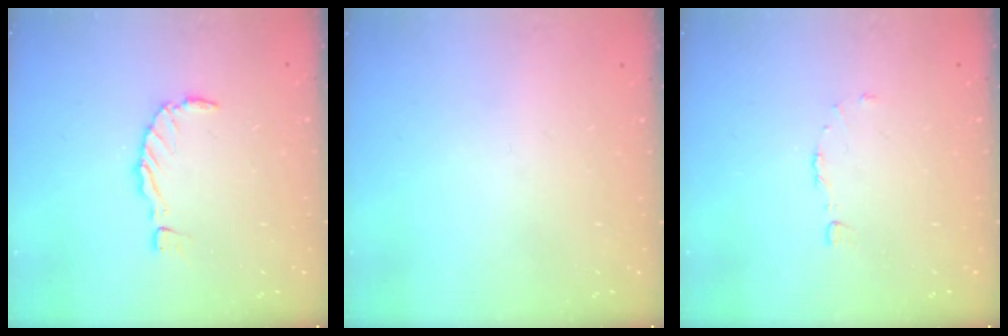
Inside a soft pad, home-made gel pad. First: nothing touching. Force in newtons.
{"total": 0.0}
{"total": 2.9, "press": 2.9, "slide": 0.2}